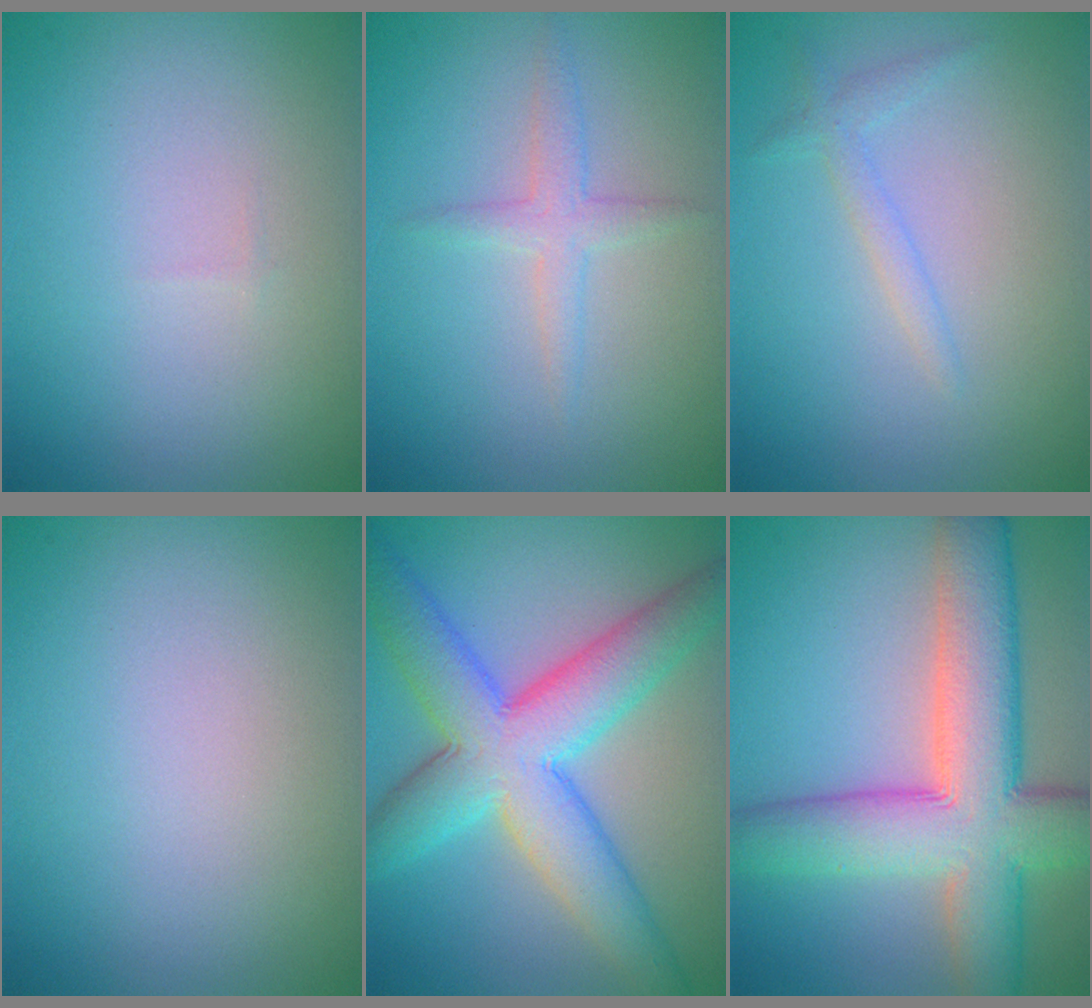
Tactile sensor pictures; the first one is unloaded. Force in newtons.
{"total": 1.8, "press": 1.8, "slide": 0.1}
{"total": 1.3, "press": 1.3, "slide": 0.1}
{"total": 0.0}
{"total": 9.4, "press": 9.4, "slide": 0.2}
{"total": 10.5, "press": 10.4, "slide": 0.6}